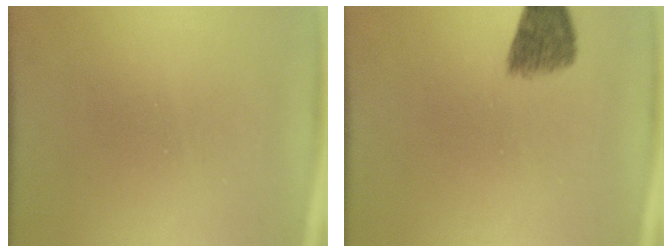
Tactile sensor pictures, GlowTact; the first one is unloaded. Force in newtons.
{"total": 4.2}